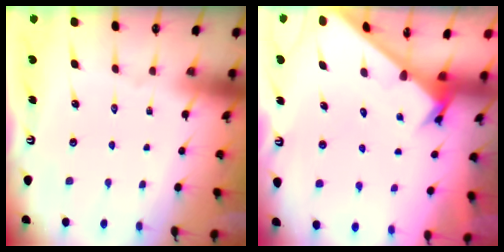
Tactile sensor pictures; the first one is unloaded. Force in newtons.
{"total": 2.8, "press": 2.8, "slide": 0.3}